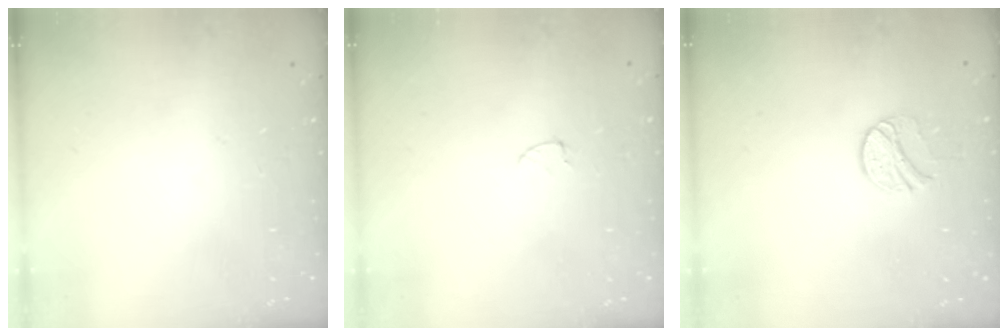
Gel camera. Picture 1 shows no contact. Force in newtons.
{"total": 2.5, "press": 2.5, "slide": 0.2}
{"total": 8.3, "press": 8.2, "slide": 0.8}